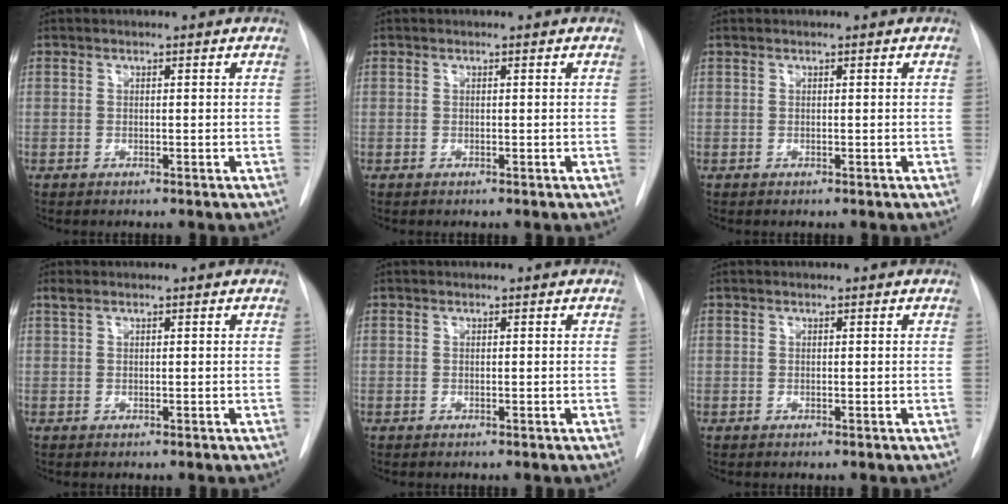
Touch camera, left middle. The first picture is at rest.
{"total": 0.0}
{"total": 0.0}
{"total": 0.9, "force": [0.7, 0.1, 0.7], "torque": [-0.021, 0.017, 0.017]}
{"total": 0.0}
{"total": 0.0}